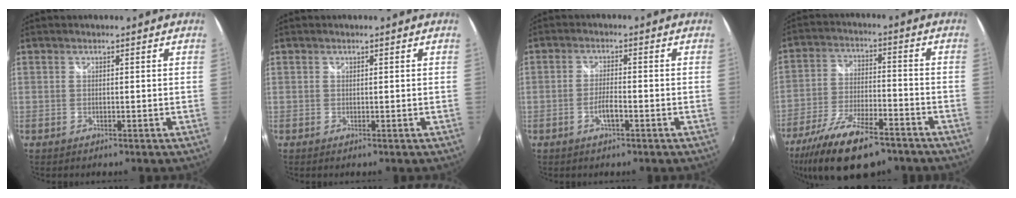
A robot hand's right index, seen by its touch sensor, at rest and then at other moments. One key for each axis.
{"total": 0.0}
{"total": 3.2, "fx": -1.6, "fy": 0.6, "fz": 2.7, "tx": -0.060, "ty": 0.001, "tz": -0.032}
{"total": 17.5, "fx": -12.4, "fy": 6.2, "fz": 10.7, "tx": -0.219, "ty": -0.035, "tz": -0.211}